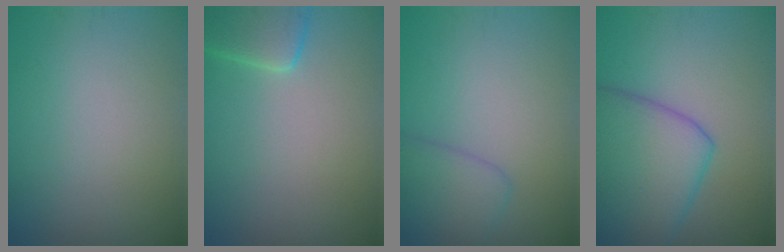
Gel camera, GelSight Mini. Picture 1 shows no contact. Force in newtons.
{"total": 3.4, "press": 3.4, "slide": 0.3}
{"total": 2.9, "press": 2.9, "slide": 0.1}
{"total": 8.1, "press": 8.0, "slide": 0.5}